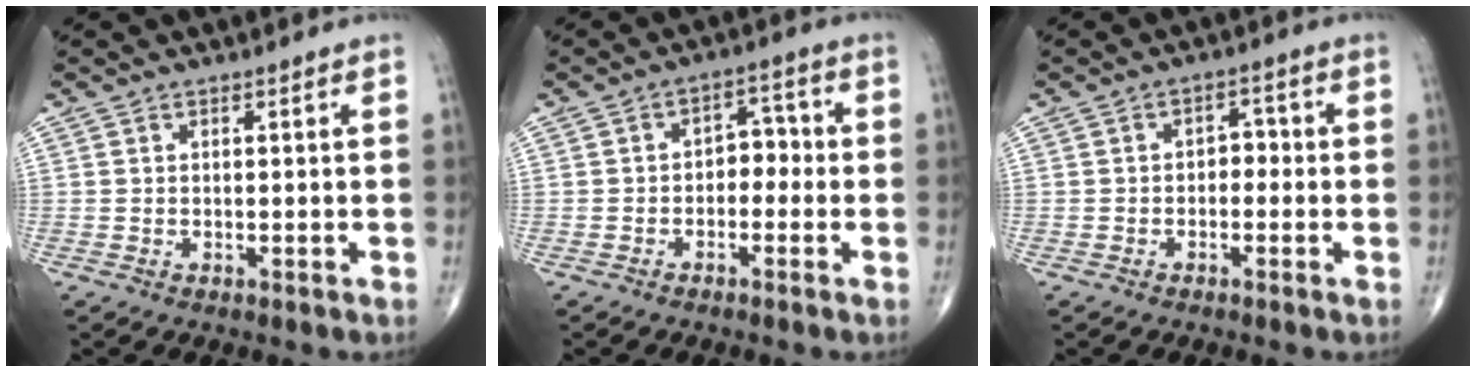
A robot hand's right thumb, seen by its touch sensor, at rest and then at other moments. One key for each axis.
{"total": 4.8, "fx": -1.0, "fy": 3.3, "fz": 3.3, "tx": -0.022, "ty": 0.027, "tz": -0.026}
{"total": 3.0, "fx": -0.6, "fy": 2.1, "fz": 2.0, "tx": -0.008, "ty": 0.016, "tz": -0.018}